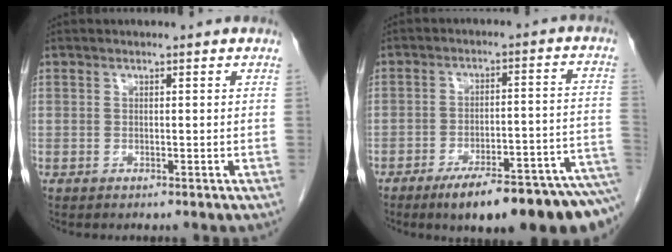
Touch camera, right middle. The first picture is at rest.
{"total": 17.5, "force": [-13.0, 1.6, 11.6], "torque": [-0.091, 0.024, -0.184]}